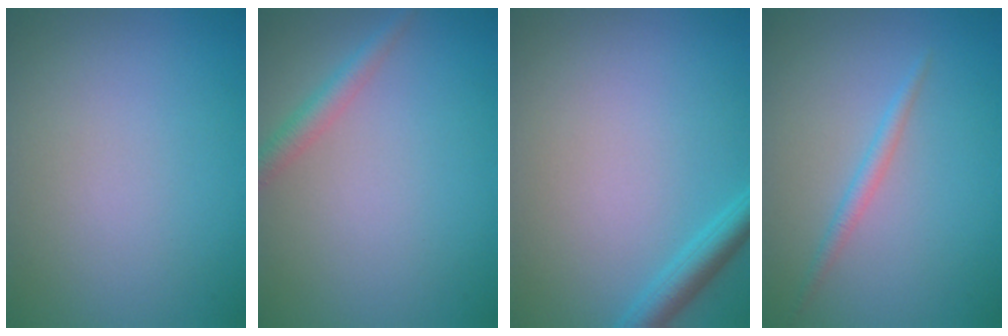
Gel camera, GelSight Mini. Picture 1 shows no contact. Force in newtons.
{"total": 2.0, "press": 2.0, "slide": 0.0}
{"total": 2.3, "press": 2.3, "slide": 0.1}
{"total": 1.3, "press": 1.3, "slide": 0.0}